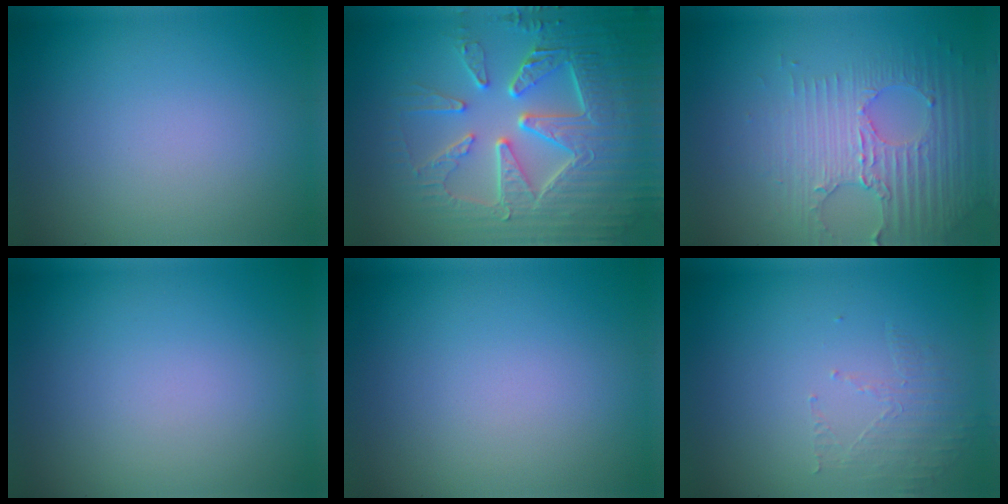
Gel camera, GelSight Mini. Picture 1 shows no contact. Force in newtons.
{"total": 8.6, "press": 6.2, "slide": 6.0}
{"total": 3.8, "press": 3.7, "slide": 0.8}
{"total": 0.0}
{"total": 0.0}
{"total": 1.5, "press": 0.5, "slide": 1.4}